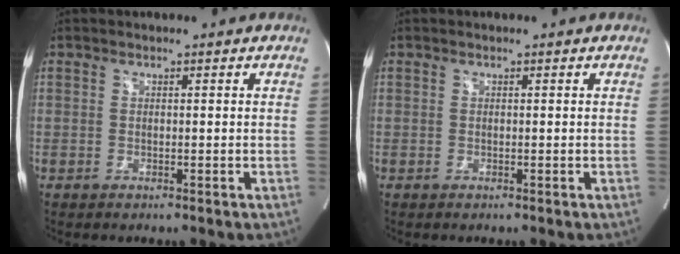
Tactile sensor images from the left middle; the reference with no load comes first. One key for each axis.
{"total": 0.0}